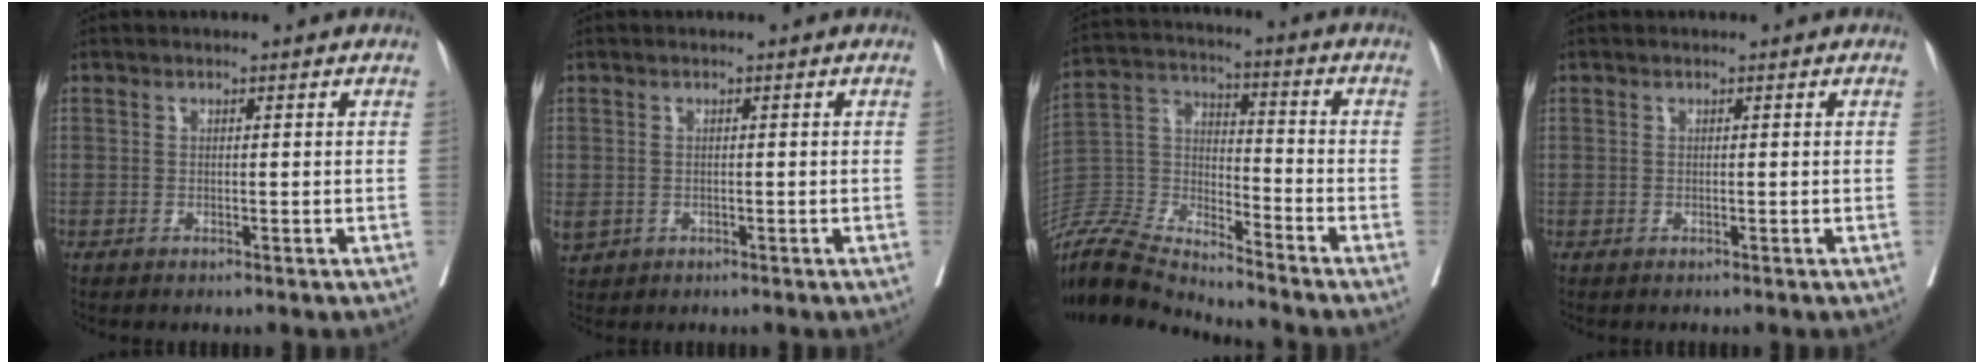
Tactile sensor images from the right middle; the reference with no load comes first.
{"total": 2.0, "force": [-0.3, 1.7, 1.0], "torque": [-0.028, -0.003, 0.004]}
{"total": 14.0, "force": [-13.7, 0.2, 3.0], "torque": [-0.062, 0.021, -0.271]}
{"total": 0.0}